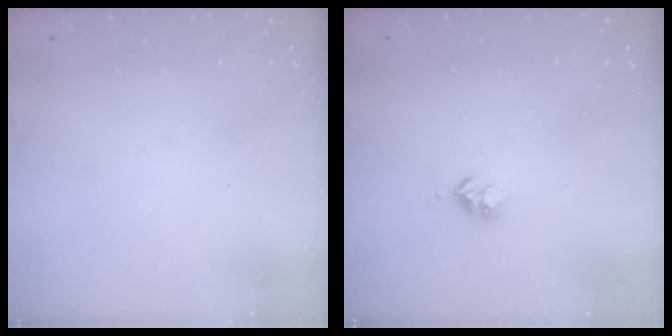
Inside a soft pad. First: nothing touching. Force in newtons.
{"total": 3.0, "press": 2.9, "slide": 0.4}